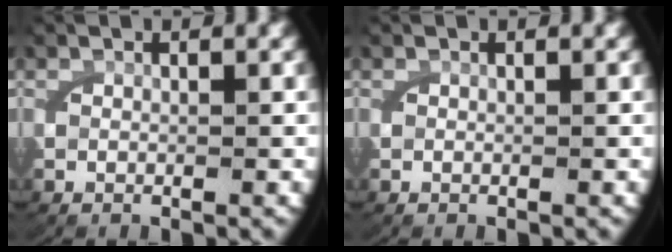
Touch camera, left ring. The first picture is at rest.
{"total": 0.0}